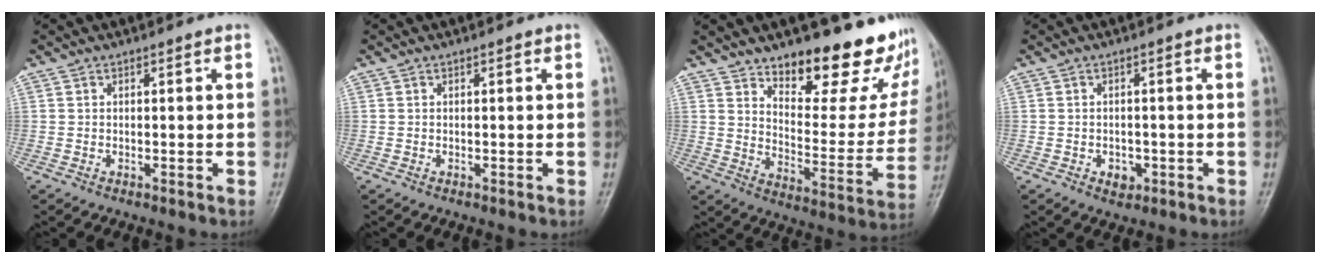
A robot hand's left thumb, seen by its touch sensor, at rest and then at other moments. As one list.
[{"total": 0.0}, {"total": 21.5, "force": [16.1, 8.0, 11.8], "torque": [-0.110, -0.120, 0.222]}, {"total": 2.8, "force": [-1.0, 2.1, 1.5], "torque": [-0.009, 0.003, -0.010]}]